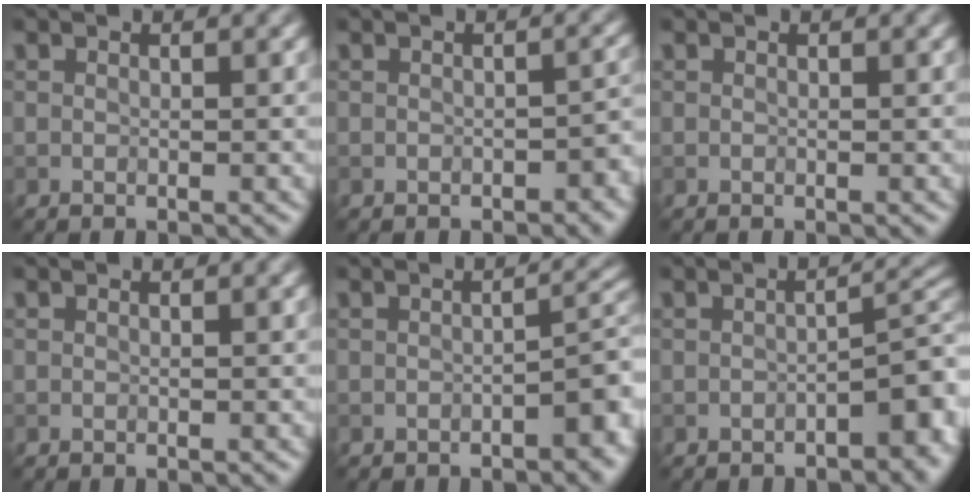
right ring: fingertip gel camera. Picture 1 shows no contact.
{"total": 2.5, "force": [-1.0, 1.5, 1.8], "torque": [-0.017, 0.002, -0.013]}
{"total": 0.0}
{"total": 0.0}
{"total": 3.5, "force": [-1.5, 1.4, 2.9], "torque": [-0.035, 0.012, -0.024]}
{"total": 4.3, "force": [-1.5, 1.8, 3.6], "torque": [-0.040, 0.010, -0.024]}